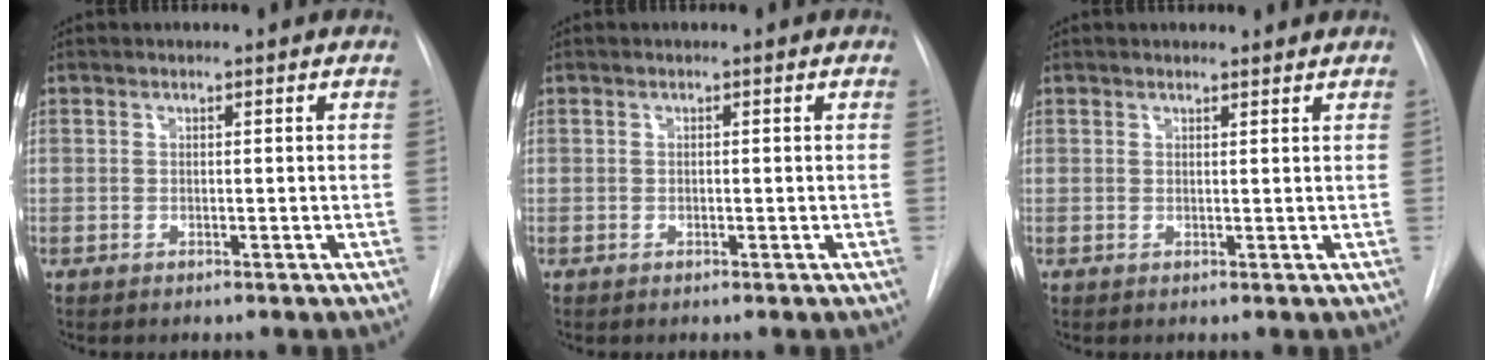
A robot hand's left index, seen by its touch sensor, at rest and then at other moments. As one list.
[{"total": 0.0}, {"total": 2.5, "force": [2.4, 0.4, 0.3], "torque": [-0.010, 0.007, 0.028]}]